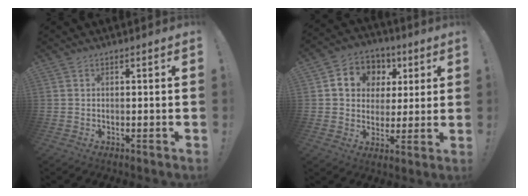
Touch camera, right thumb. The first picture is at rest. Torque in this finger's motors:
{"motor_torque": [1.44, 1.56, 0.72, 0.14, 0.03]}